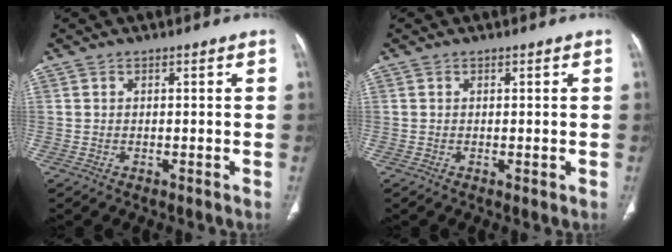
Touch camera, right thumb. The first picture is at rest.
{"total": 0.7, "force": [-0.1, 0.2, 0.7], "torque": [-0.017, -0.005, 0.000]}